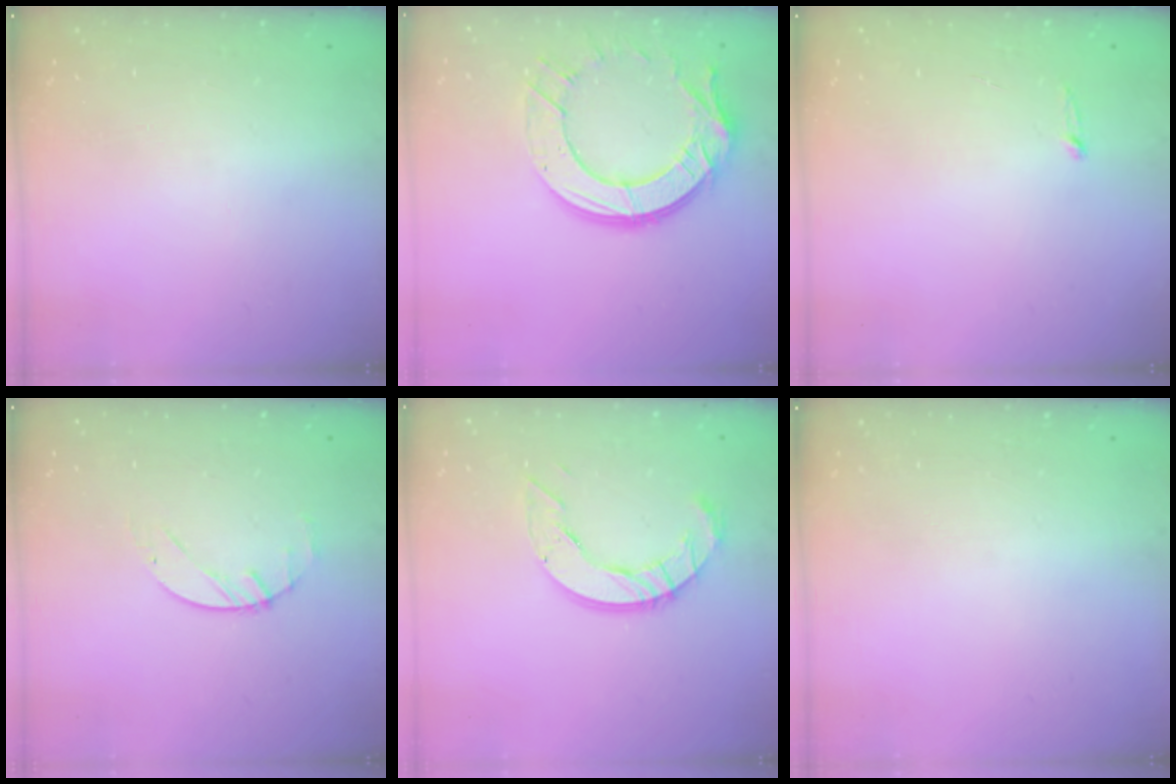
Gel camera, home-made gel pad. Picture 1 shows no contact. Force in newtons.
{"total": 14.7, "press": 14.6, "slide": 1.2}
{"total": 2.5, "press": 2.5, "slide": 0.2}
{"total": 1.4, "press": 1.3, "slide": 0.2}
{"total": 9.7, "press": 9.6, "slide": 0.9}
{"total": 0.0}